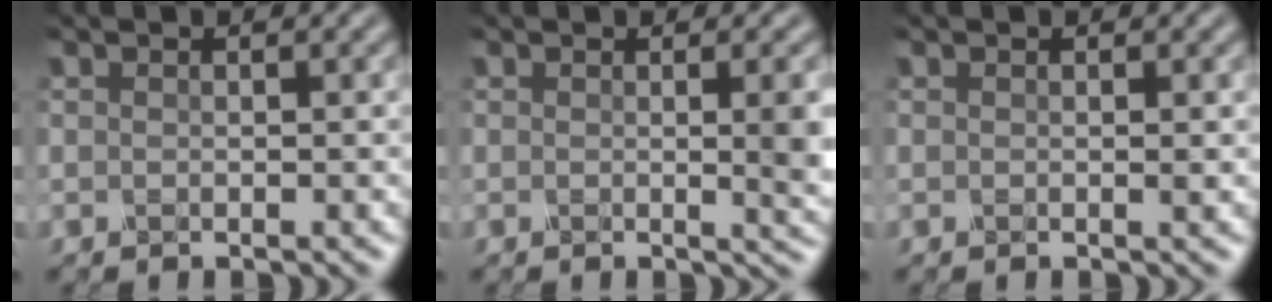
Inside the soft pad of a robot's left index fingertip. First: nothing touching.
{"total": 2.8, "force": [0.4, 0.7, 2.7], "torque": [-0.033, -0.004, 0.004]}
{"total": 0.0}